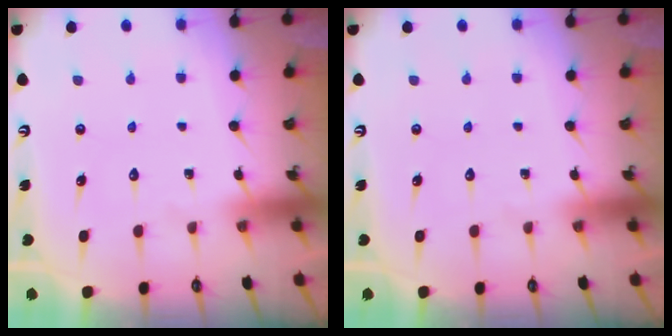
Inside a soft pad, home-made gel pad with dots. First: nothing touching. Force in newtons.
{"total": 0.0}